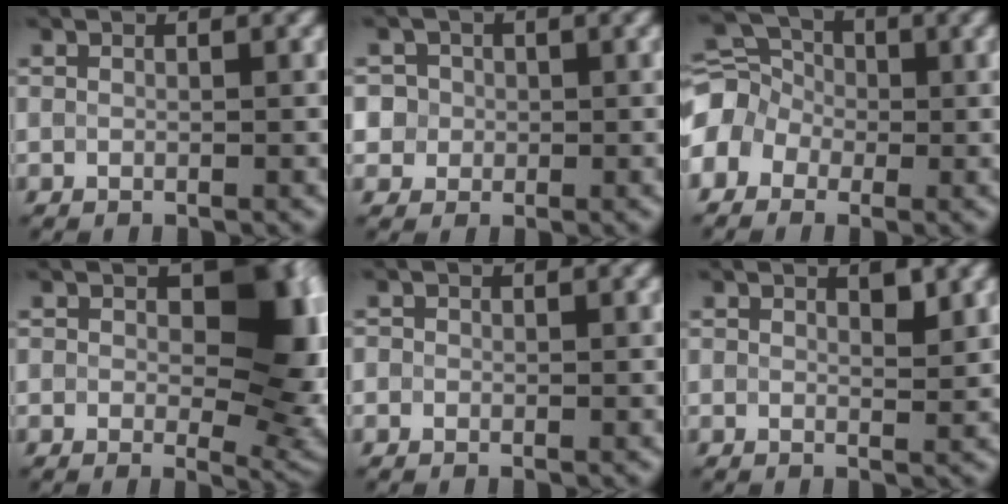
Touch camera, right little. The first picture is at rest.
{"total": 4.8, "force": [0.8, 4.5, 1.3], "torque": [-0.020, 0.037, -0.006]}
{"total": 6.2, "force": [-1.5, 5.0, 3.4], "torque": [-0.066, 0.023, -0.051]}
{"total": 10.9, "force": [1.1, 6.4, 8.8], "torque": [-0.093, -0.001, 0.011]}
{"total": 0.5, "force": [-0.1, 0.5, 0.0], "torque": [0.003, -0.006, -0.005]}
{"total": 1.2, "force": [0.7, 0.3, 1.0], "torque": [-0.016, -0.003, 0.012]}